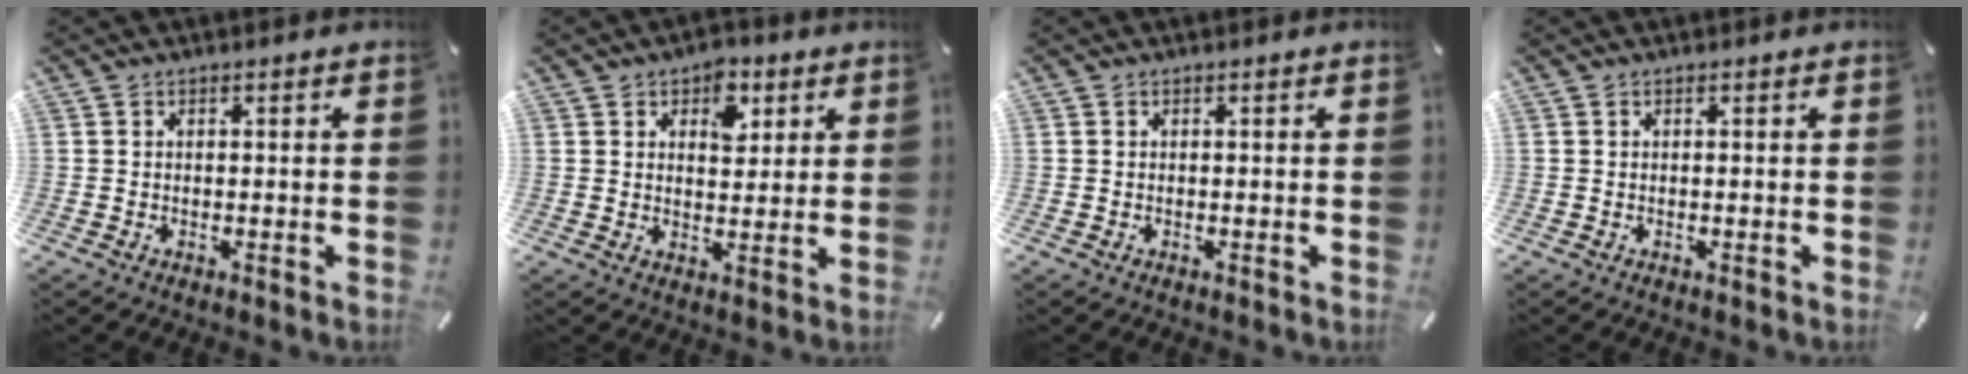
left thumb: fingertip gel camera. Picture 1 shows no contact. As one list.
[{"total": 6.0, "force": [2.9, 4.1, 3.4], "torque": [-0.028, -0.008, 0.042]}, {"total": 0.0}, {"total": 0.0}]